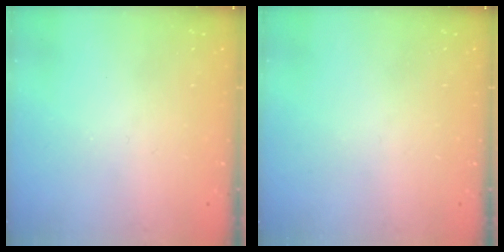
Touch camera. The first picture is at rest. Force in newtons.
{"total": 0.0}